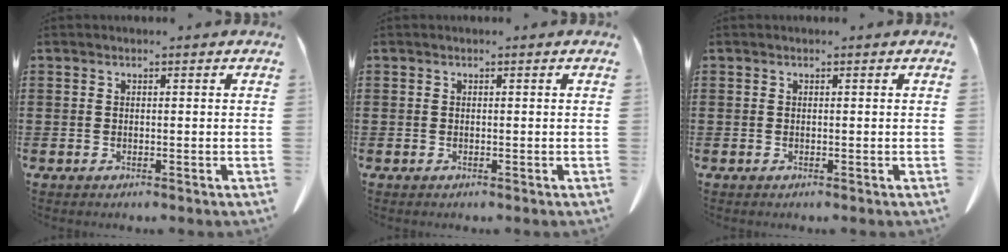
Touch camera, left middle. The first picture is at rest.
{"total": 0.0}
{"total": 0.0}